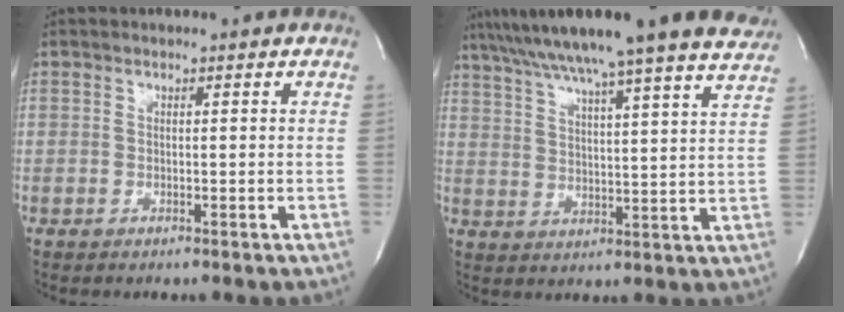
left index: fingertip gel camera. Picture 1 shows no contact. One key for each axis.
{"total": 25.1, "fx": 21.5, "fy": 0.2, "fz": 12.8, "tx": -0.215, "ty": -0.004, "tz": 0.291}